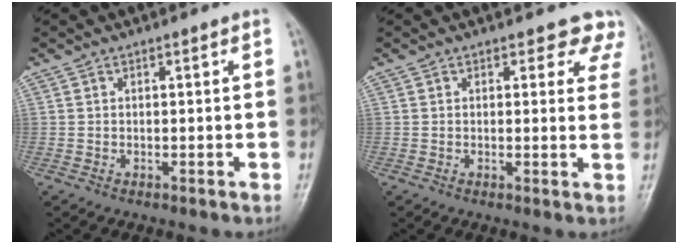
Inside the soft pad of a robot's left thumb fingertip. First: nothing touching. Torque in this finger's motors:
{"motor_torque": [0.03, 0.08, -0.13, -0.10, 0.07]}